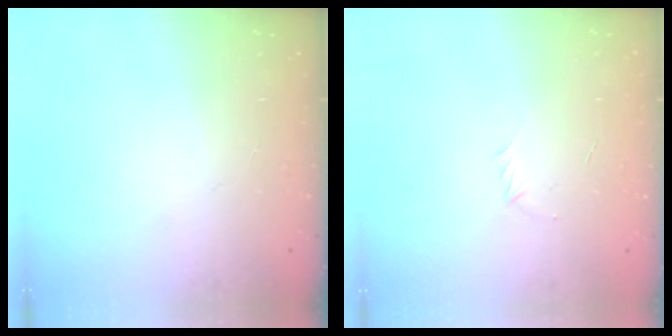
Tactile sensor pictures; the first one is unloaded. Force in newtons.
{"total": 2.7, "press": 2.6, "slide": 0.7}